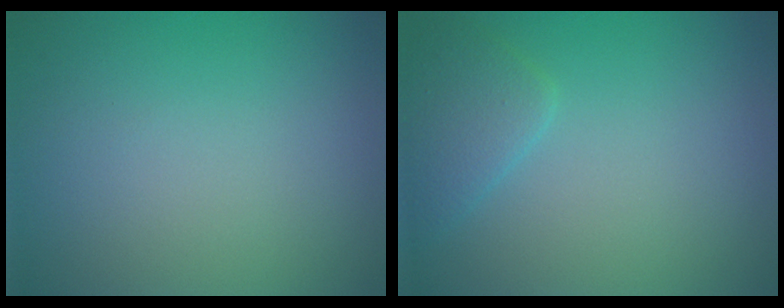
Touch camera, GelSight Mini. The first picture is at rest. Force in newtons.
{"total": 2.2, "press": 2.2, "slide": 0.1}